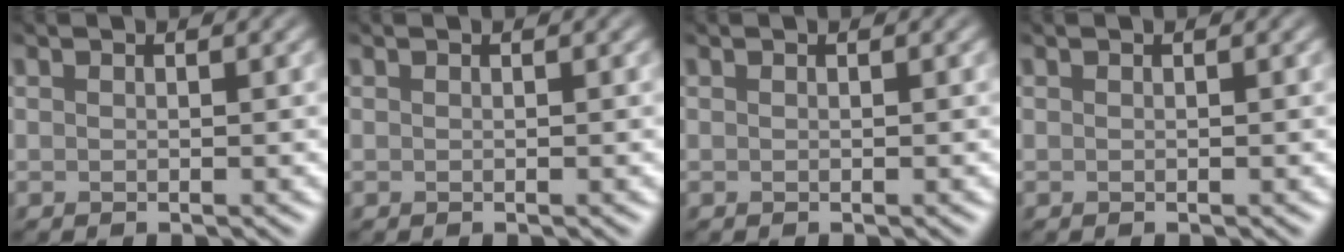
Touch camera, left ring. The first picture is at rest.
{"total": 0.0}
{"total": 0.0}
{"total": 0.0}